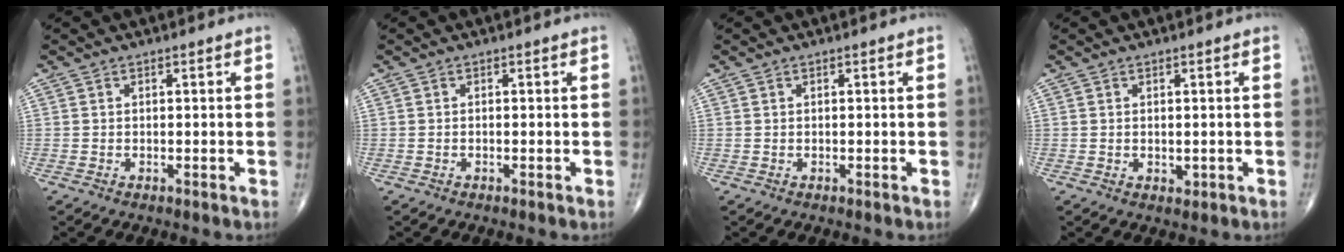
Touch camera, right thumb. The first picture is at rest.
{"total": 0.0}
{"total": 0.0}
{"total": 1.3, "force": [-0.1, 0.9, 0.9], "torque": [-0.012, -0.003, 0.003]}